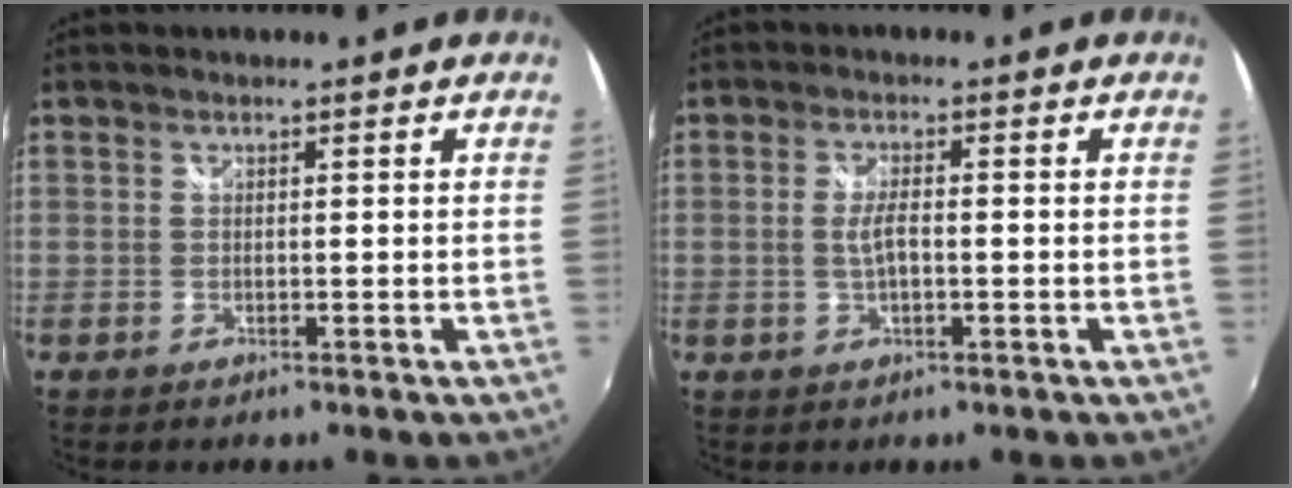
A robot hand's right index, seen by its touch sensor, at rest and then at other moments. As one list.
[{"total": 3.1, "force": [-0.5, 0.9, 3.0], "torque": [-0.058, -0.001, -0.008]}]